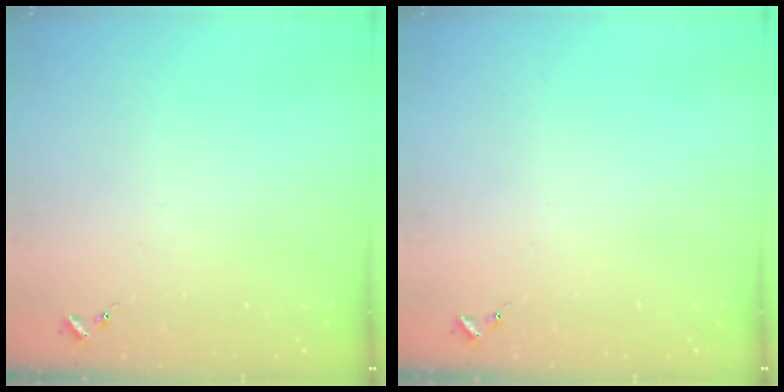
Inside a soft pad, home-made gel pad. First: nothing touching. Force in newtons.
{"total": 0.0}